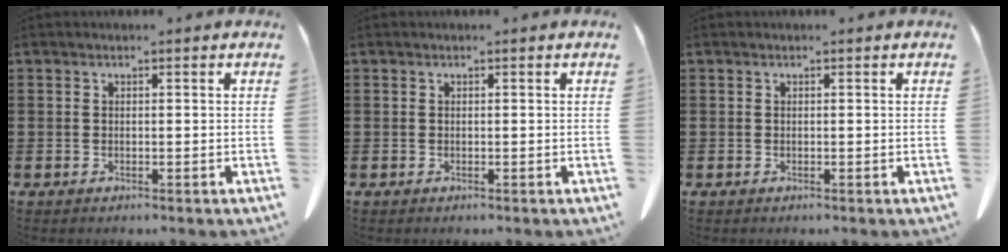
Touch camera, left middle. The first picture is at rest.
{"total": 0.0}
{"total": 0.0}